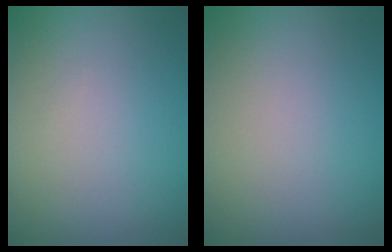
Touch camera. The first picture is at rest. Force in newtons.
{"total": 0.0}